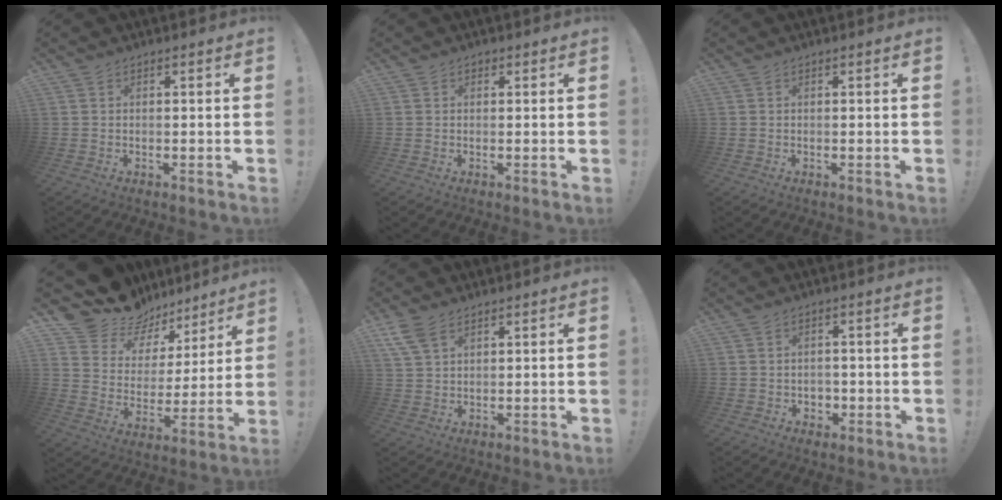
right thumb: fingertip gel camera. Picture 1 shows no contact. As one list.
[{"total": 0.7, "force": [0.3, 0.6, 0.1], "torque": [0.003, 0.000, 0.004]}, {"total": 0.0}, {"total": 12.8, "force": [10.7, 6.8, 2.1], "torque": [-0.051, -0.085, 0.193]}, {"total": 6.4, "force": [3.8, 3.3, 3.9], "torque": [-0.072, -0.008, 0.076]}, {"total": 2.9, "force": [0.0, 2.8, 0.8], "torque": [-0.006, -0.006, -0.002]}]